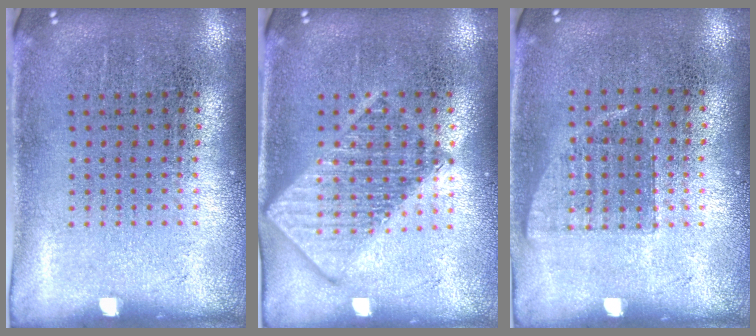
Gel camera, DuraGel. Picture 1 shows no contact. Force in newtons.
{"total": 2.8, "press": 2.8, "slide": 0.4}
{"total": 0.7, "press": 0.6, "slide": 0.2}